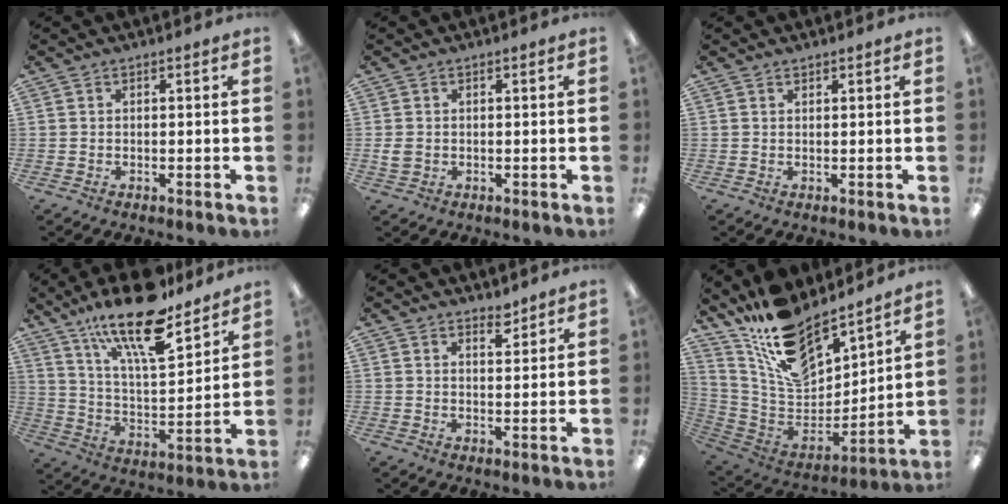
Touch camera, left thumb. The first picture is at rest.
{"total": 2.6, "force": [0.2, 2.1, 1.4], "torque": [-0.017, 0.003, 0.002]}
{"total": 0.9, "force": [0.8, 0.3, 0.0], "torque": [-0.001, -0.001, 0.016]}
{"total": 21.1, "force": [15.2, 6.5, 13.1], "torque": [-0.218, -0.093, 0.254]}
{"total": 3.4, "force": [3.0, 1.3, 1.0], "torque": [0.000, -0.020, 0.050]}
{"total": 18.1, "force": [14.3, 7.5, 8.1], "torque": [-0.162, -0.104, 0.261]}